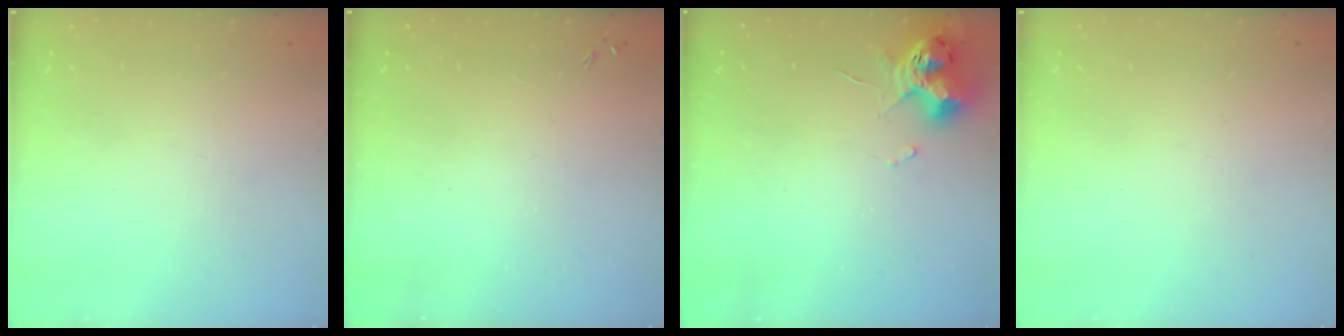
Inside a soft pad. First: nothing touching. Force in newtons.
{"total": 0.0}
{"total": 11.2, "press": 11.2, "slide": 0.5}
{"total": 0.0}